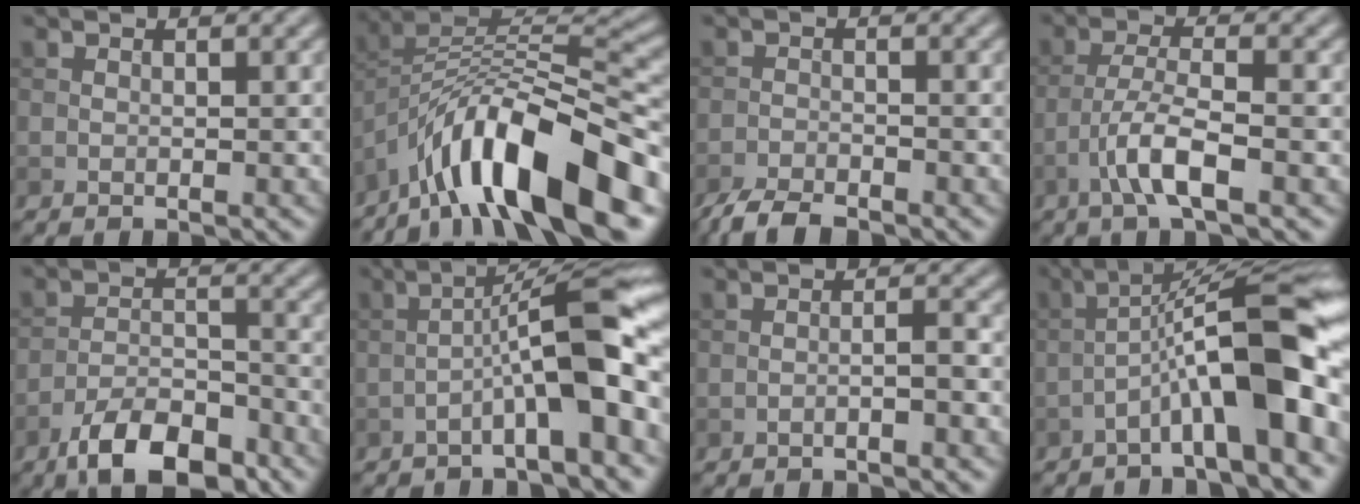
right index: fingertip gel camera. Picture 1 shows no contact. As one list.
[{"total": 13.4, "force": [-7.9, 4.3, 9.9], "torque": [-0.152, 0.018, -0.144]}, {"total": 3.8, "force": [-3.3, 1.0, 1.6], "torque": [-0.030, -0.007, -0.069]}, {"total": 4.5, "force": [-2.2, 0.9, 3.8], "torque": [-0.075, 0.008, -0.050]}, {"total": 7.6, "force": [-5.4, 2.8, 4.5], "torque": [-0.074, -0.002, -0.100]}, {"total": 9.0, "force": [-3.1, 1.1, 8.4], "torque": [-0.123, 0.034, -0.051]}, {"total": 1.7, "force": [-1.0, 0.1, 1.3], "torque": [-0.023, 0.008, -0.022]}, {"total": 10.8, "force": [-3.9, 1.6, 10.0], "torque": [-0.148, 0.036, -0.064]}]